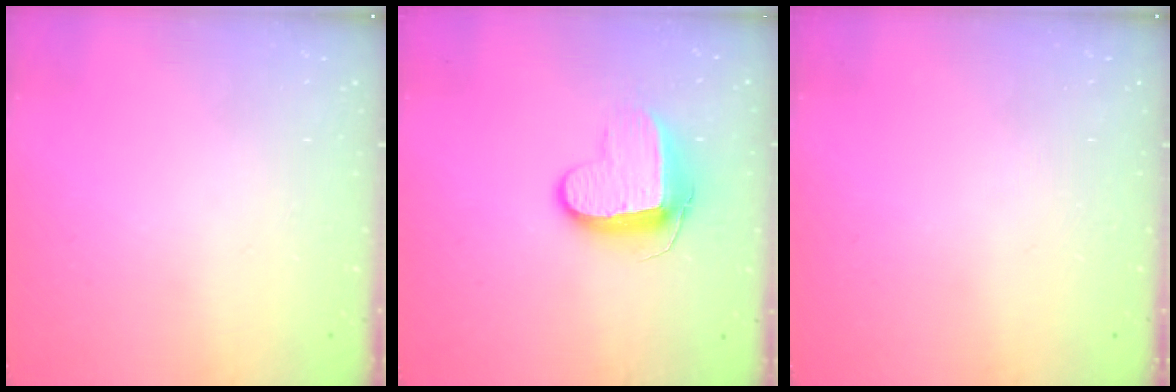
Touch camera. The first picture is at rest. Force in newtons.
{"total": 10.0, "press": 10.0, "slide": 0.2}
{"total": 0.0}